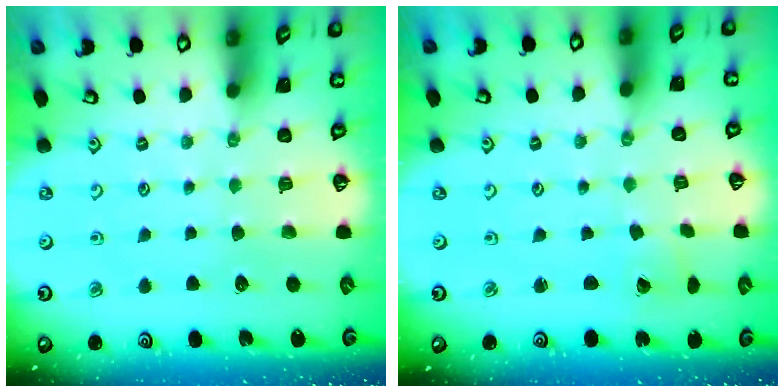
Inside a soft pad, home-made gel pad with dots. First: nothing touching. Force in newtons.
{"total": 1.5, "press": 1.5, "slide": 0.2}